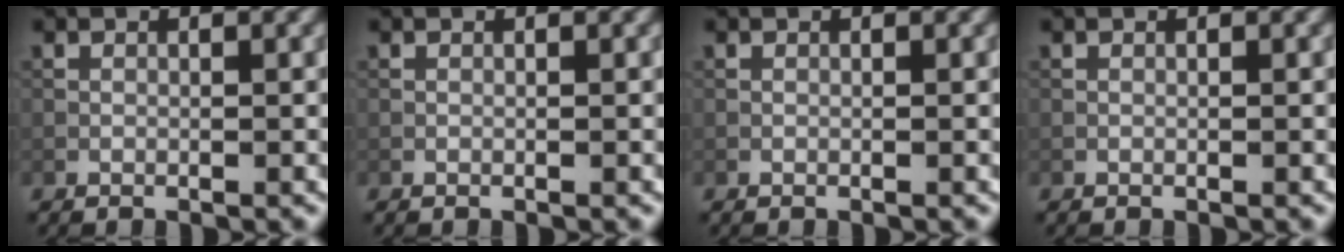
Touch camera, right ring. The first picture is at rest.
{"total": 0.0}
{"total": 0.0}
{"total": 0.0}